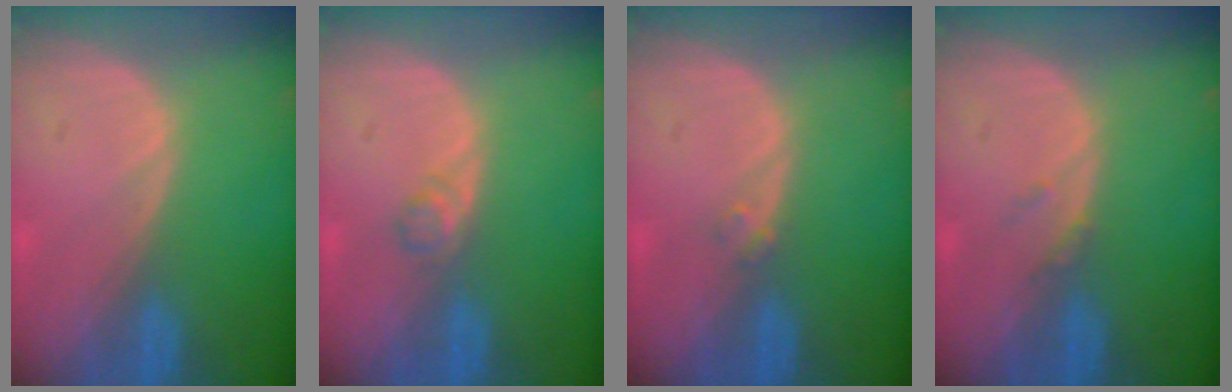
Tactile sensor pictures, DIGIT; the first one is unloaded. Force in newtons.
{"total": 1.6, "press": 1.6, "slide": 0.2}
{"total": 1.2, "press": 1.1, "slide": 0.6}
{"total": 1.0, "press": 1.0, "slide": 0.2}